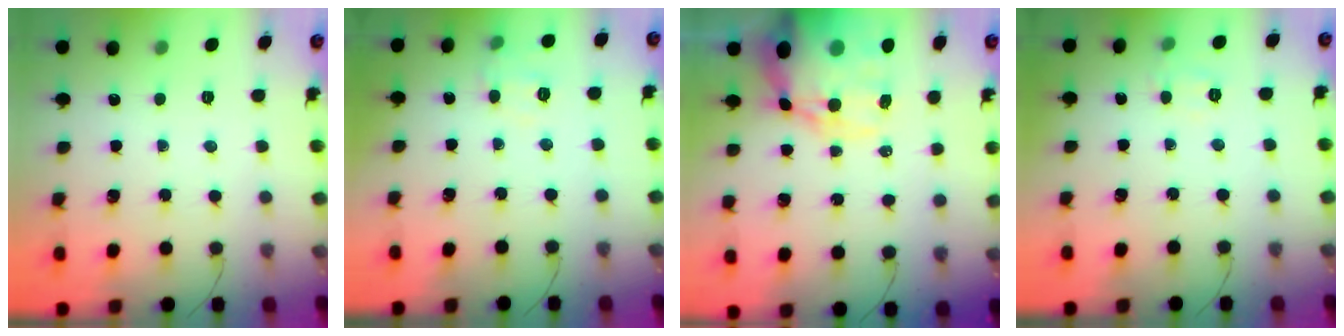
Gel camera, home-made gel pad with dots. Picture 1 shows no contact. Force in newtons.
{"total": 5.9, "press": 5.8, "slide": 1.1}
{"total": 23.1, "press": 22.6, "slide": 4.8}
{"total": 6.2, "press": 6.0, "slide": 1.4}